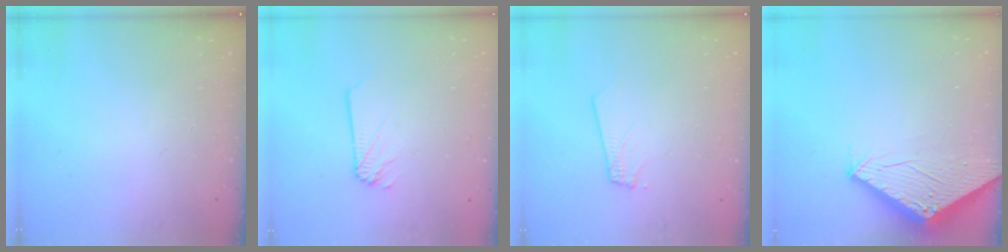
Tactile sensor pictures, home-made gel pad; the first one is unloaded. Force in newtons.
{"total": 1.8, "press": 1.8, "slide": 0.2}
{"total": 2.4, "press": 2.4, "slide": 0.3}
{"total": 2.9, "press": 2.9, "slide": 0.1}